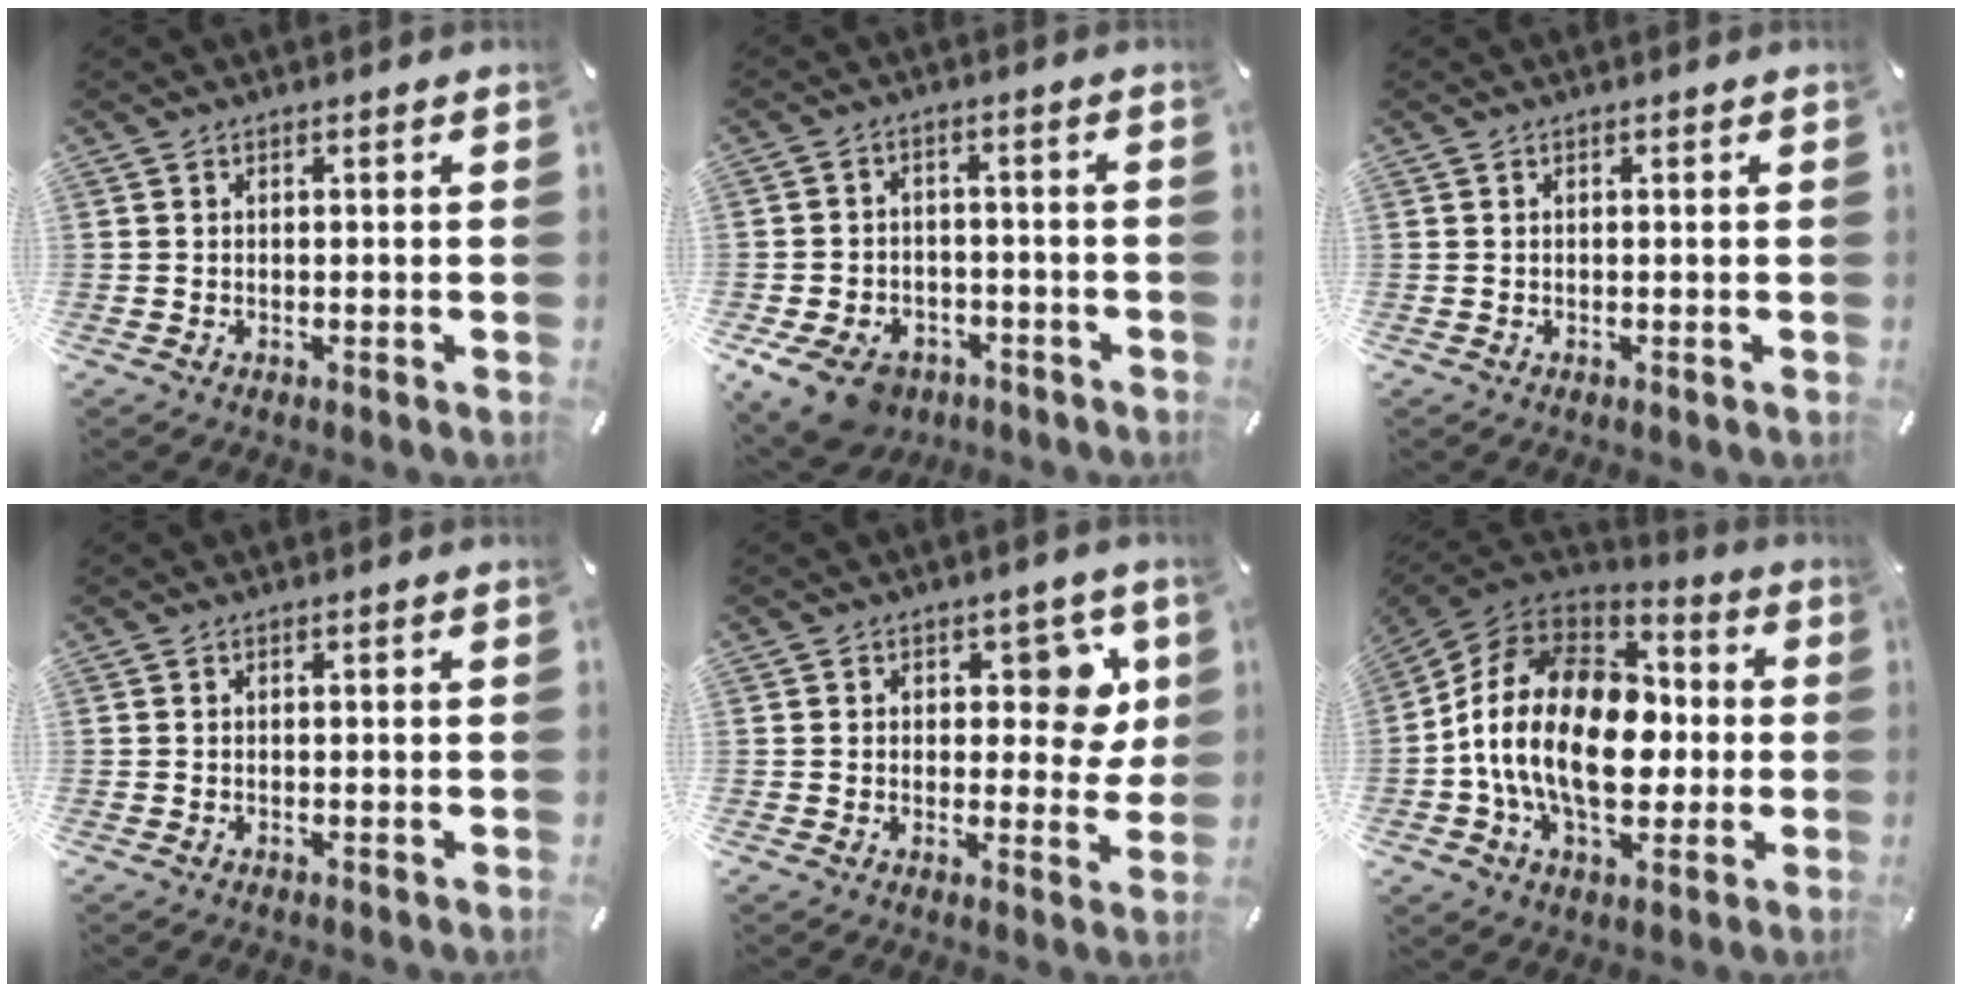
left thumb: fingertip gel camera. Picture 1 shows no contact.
{"total": 9.7, "force": [-6.2, 6.0, 4.3], "torque": [-0.093, 0.036, -0.113]}
{"total": 0.0}
{"total": 0.0}
{"total": 9.8, "force": [4.1, 6.1, 6.4], "torque": [-0.064, -0.021, 0.068]}
{"total": 22.1, "force": [-3.1, 15.1, 15.8], "torque": [-0.305, 0.023, -0.050]}